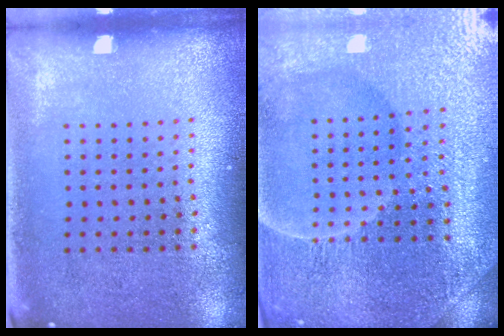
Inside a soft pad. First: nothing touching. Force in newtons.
{"total": 5.3, "press": 5.0, "slide": 1.8}